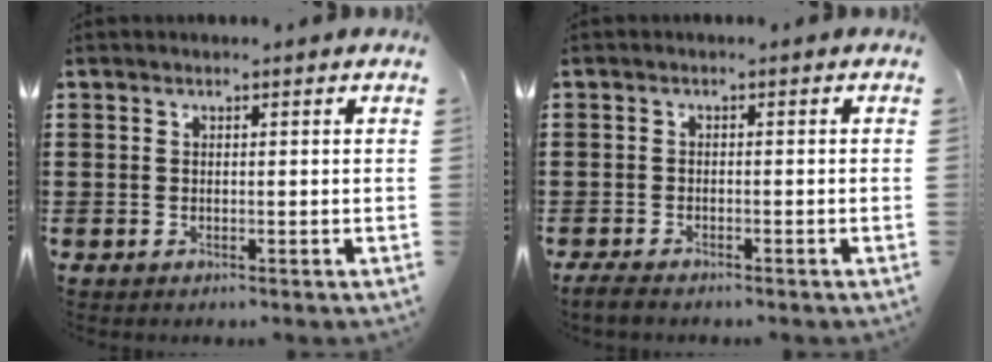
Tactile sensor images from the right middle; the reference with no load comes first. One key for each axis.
{"total": 1.6, "fx": -1.4, "fy": 0.2, "fz": 0.7, "tx": -0.022, "ty": -0.004, "tz": -0.029}